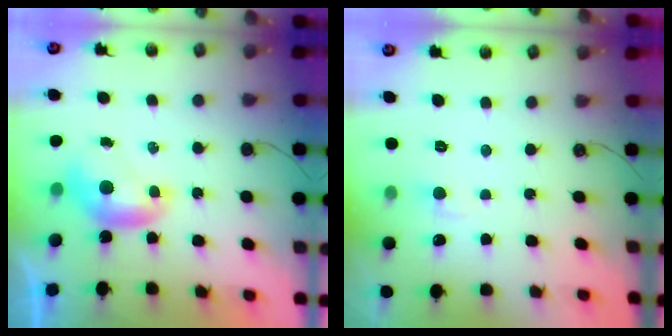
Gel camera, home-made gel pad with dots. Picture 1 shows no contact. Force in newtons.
{"total": 0.9, "press": 0.5, "slide": 0.8}